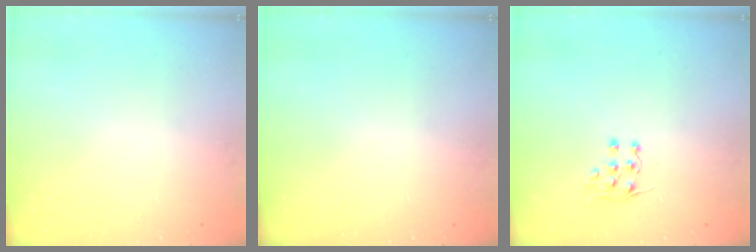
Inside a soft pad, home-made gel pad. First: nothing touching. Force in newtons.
{"total": 0.0}
{"total": 5.9, "press": 5.9, "slide": 0.5}